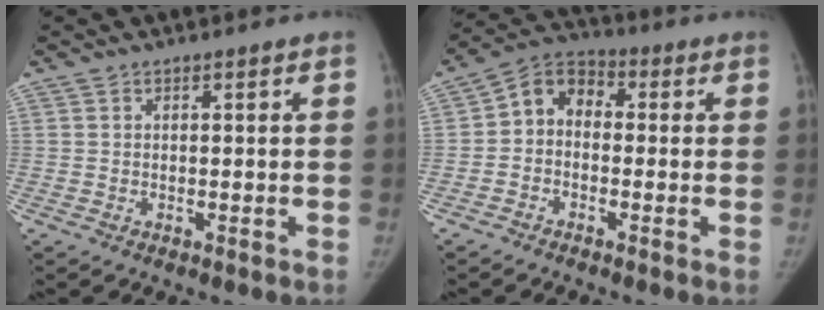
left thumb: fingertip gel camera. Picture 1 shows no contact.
{"total": 7.1, "force": [-0.6, 5.5, 4.4], "torque": [-0.054, 0.025, -0.035]}